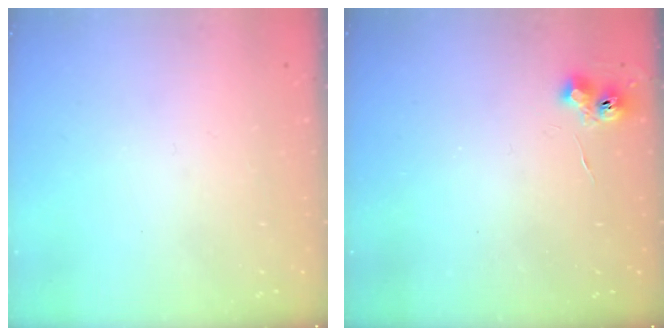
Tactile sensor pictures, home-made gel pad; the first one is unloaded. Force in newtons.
{"total": 6.3, "press": 6.3, "slide": 0.7}